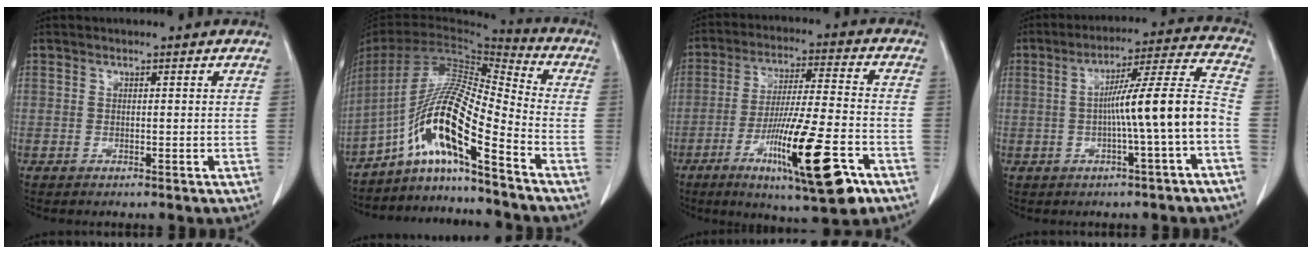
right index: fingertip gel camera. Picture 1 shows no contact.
{"total": 13.7, "force": [-8.9, 0.0, 10.5], "torque": [-0.199, 0.012, -0.167]}
{"total": 17.9, "force": [-8.3, 1.4, 15.8], "torque": [-0.264, -0.031, -0.136]}
{"total": 12.0, "force": [-2.5, -0.8, 11.8], "torque": [-0.184, 0.021, -0.040]}